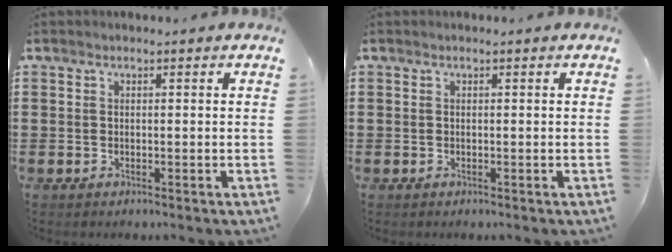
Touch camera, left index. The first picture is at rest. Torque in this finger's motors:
{"motor_torque": [-0.02, -0.01, 0.03, 0.00]}